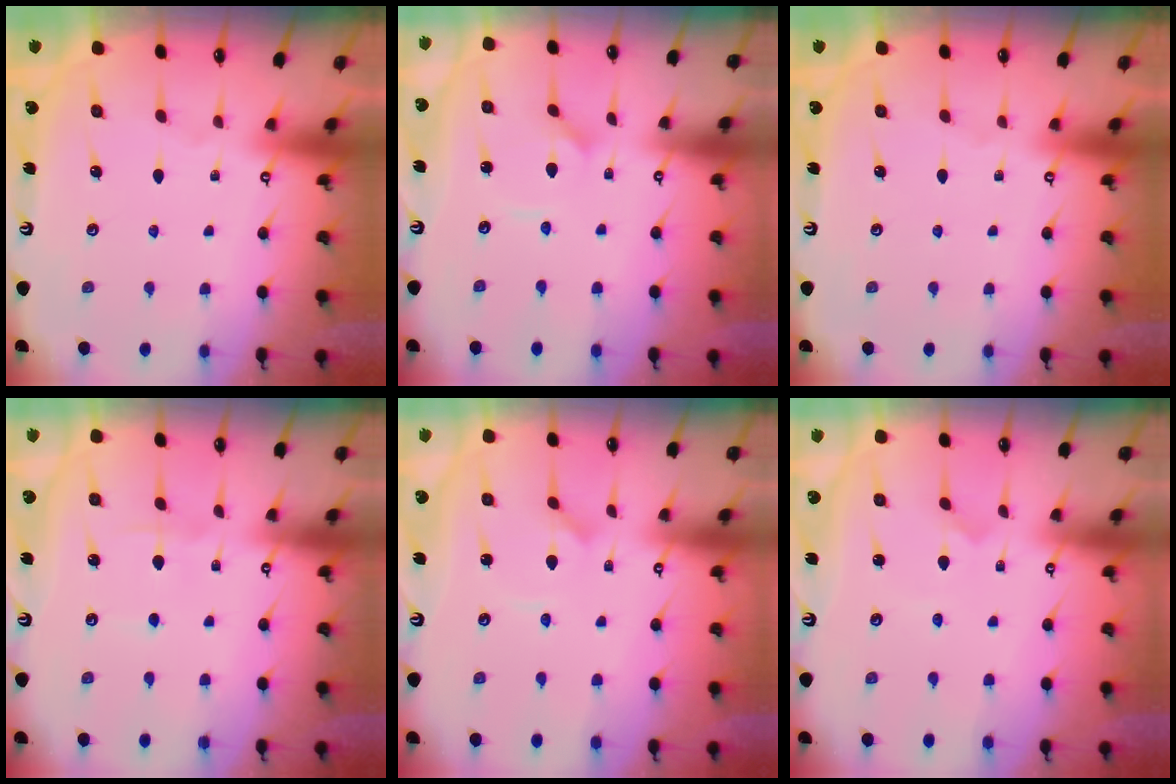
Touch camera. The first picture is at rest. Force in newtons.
{"total": 2.3, "press": 2.3, "slide": 0.1}
{"total": 0.0}
{"total": 2.9, "press": 2.9, "slide": 0.3}
{"total": 1.9, "press": 1.9, "slide": 0.1}
{"total": 1.0, "press": 1.0, "slide": 0.0}